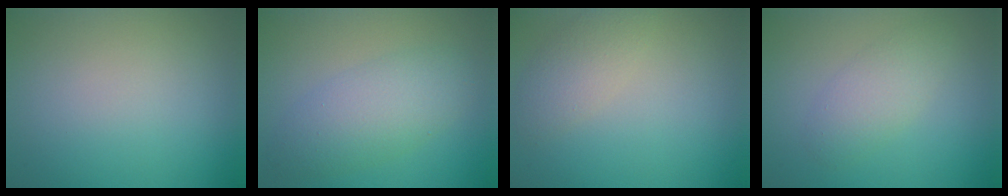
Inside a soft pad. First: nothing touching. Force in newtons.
{"total": 4.5, "press": 4.5, "slide": 0.1}
{"total": 2.4, "press": 2.4, "slide": 0.2}
{"total": 2.8, "press": 2.8, "slide": 0.0}